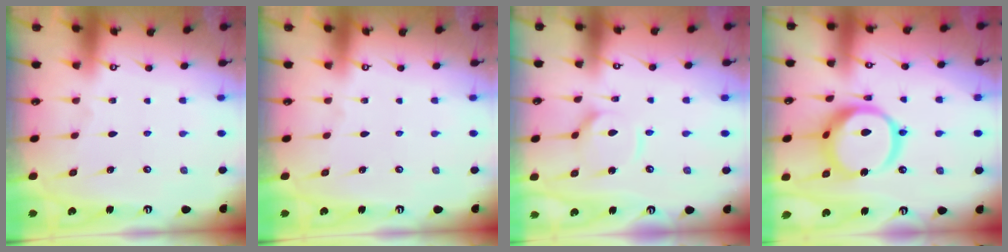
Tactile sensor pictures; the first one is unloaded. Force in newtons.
{"total": 0.0}
{"total": 8.8, "press": 8.7, "slide": 0.9}
{"total": 18.5, "press": 18.3, "slide": 2.0}